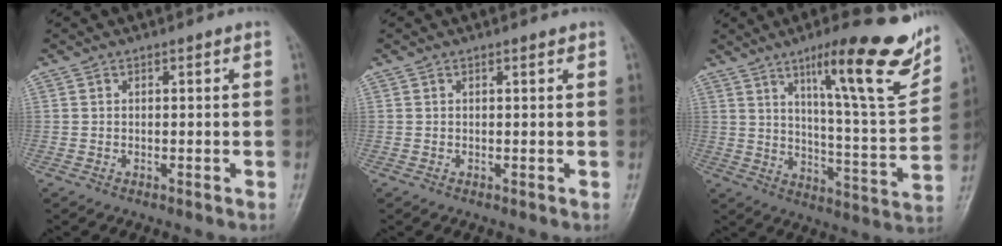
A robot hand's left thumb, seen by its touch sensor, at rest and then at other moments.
{"total": 0.6, "force": [0.5, 0.2, 0.3], "torque": [-0.008, -0.003, 0.005]}
{"total": 20.5, "force": [12.1, 3.5, 16.2], "torque": [-0.198, -0.060, 0.184]}